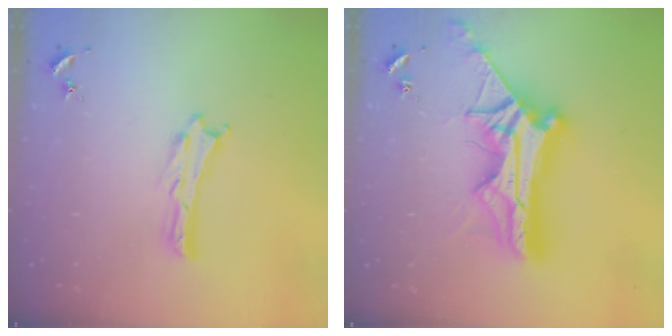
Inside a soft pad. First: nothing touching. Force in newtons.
{"total": 14.8, "press": 14.7, "slide": 1.4}